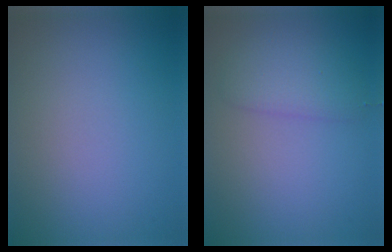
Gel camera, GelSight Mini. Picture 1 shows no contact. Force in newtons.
{"total": 2.7, "press": 2.7, "slide": 0.1}